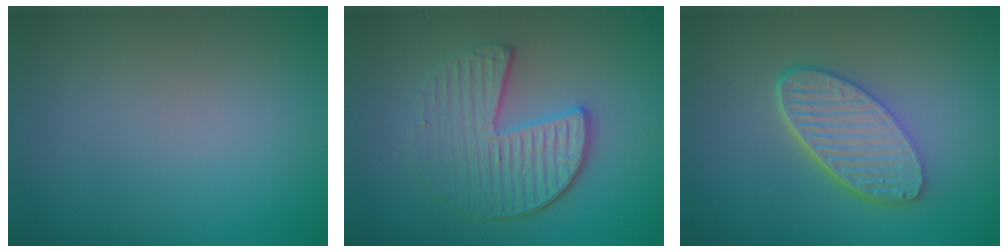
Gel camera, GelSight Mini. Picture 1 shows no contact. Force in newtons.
{"total": 4.0, "press": 3.6, "slide": 1.9}
{"total": 6.0, "press": 4.5, "slide": 3.9}